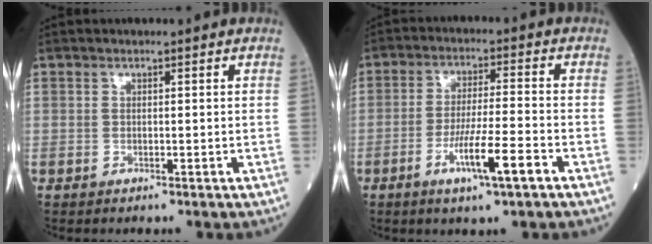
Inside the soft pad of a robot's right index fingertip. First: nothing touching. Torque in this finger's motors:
{"motor_torque": [1.08, -0.43, 0.55, 0.14]}